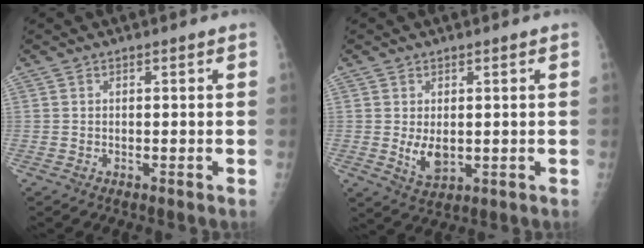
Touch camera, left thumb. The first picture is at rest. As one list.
[{"total": 4.4, "force": [0.2, 2.5, 3.6], "torque": [-0.055, -0.013, 0.016]}]